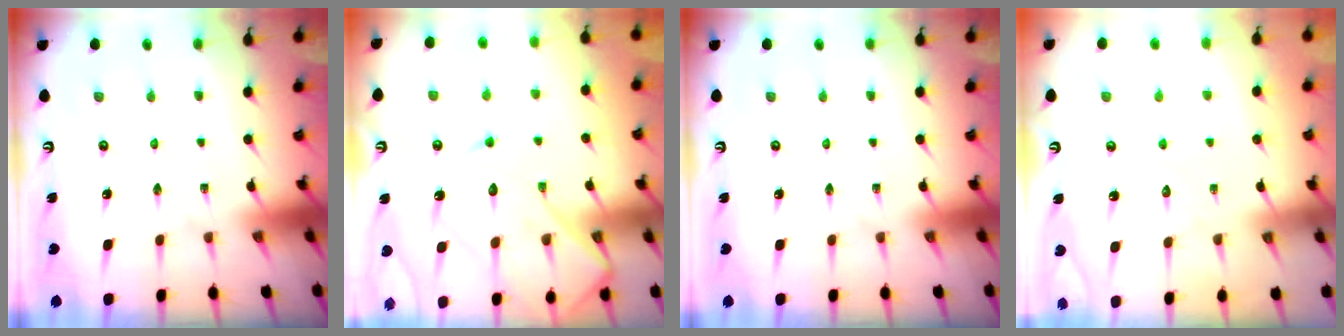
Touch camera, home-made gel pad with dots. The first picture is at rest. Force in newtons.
{"total": 14.4, "press": 14.3, "slide": 1.2}
{"total": 0.0}
{"total": 5.3, "press": 5.2, "slide": 0.5}